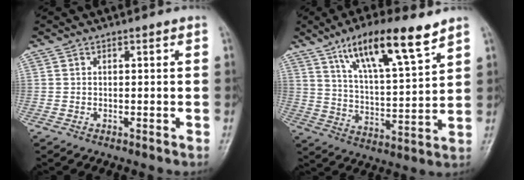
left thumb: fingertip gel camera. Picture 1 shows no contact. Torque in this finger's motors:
{"motor_torque": [0.99, 0.94, 1.53, -1.24, 0.16]}